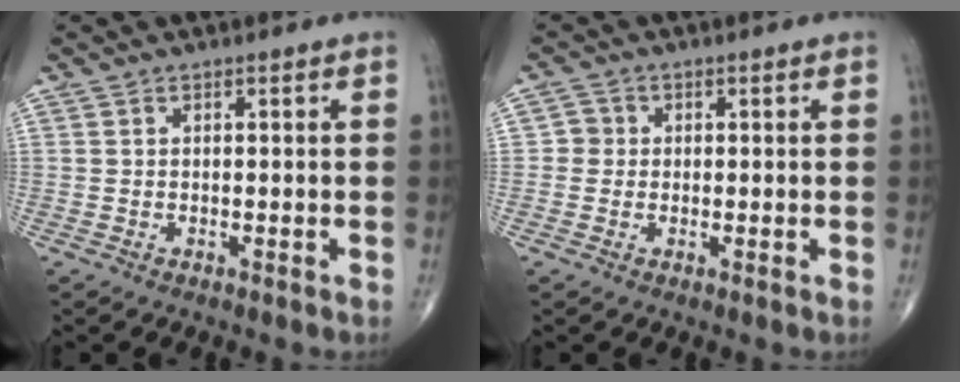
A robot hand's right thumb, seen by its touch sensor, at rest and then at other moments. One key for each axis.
{"total": 2.2, "fx": -0.1, "fy": 2.2, "fz": 0.5, "tx": 0.008, "ty": 0.007, "tz": -0.007}